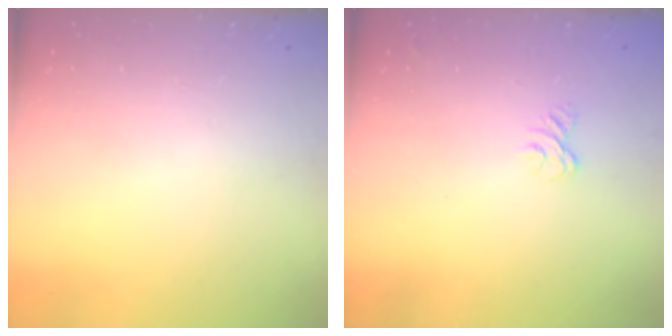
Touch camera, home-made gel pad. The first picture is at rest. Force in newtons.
{"total": 2.3, "press": 1.9, "slide": 1.3}